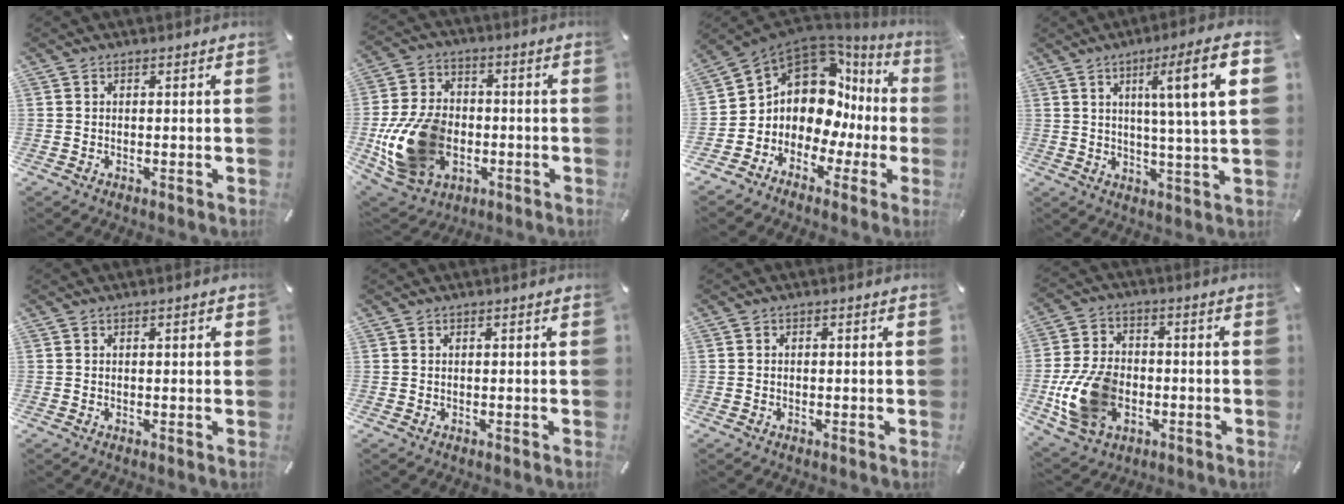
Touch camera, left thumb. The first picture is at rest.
{"total": 17.4, "force": [-3.4, 13.0, 11.1], "torque": [-0.241, 0.021, -0.057]}
{"total": 11.6, "force": [3.8, 9.2, 6.1], "torque": [-0.122, -0.059, 0.064]}
{"total": 13.8, "force": [4.6, 0.6, 13.0], "torque": [-0.211, -0.004, 0.059]}
{"total": 1.2, "force": [0.3, 0.3, 1.1], "torque": [-0.021, 0.002, 0.005]}
{"total": 0.0}
{"total": 0.6, "force": [-0.2, 0.4, 0.3], "torque": [-0.005, 0.002, -0.005]}
{"total": 14.8, "force": [-3.4, 10.8, 9.5], "torque": [-0.203, 0.013, -0.056]}